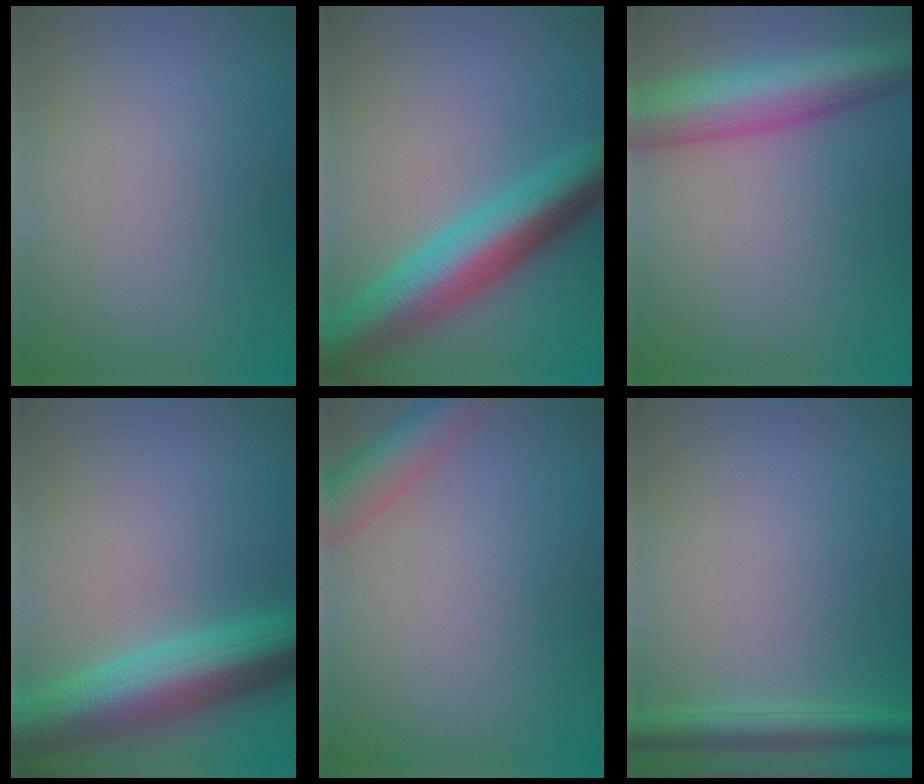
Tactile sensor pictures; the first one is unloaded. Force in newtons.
{"total": 9.0, "press": 9.0, "slide": 0.3}
{"total": 8.1, "press": 8.1, "slide": 0.3}
{"total": 9.0, "press": 9.0, "slide": 0.2}
{"total": 4.3, "press": 4.3, "slide": 0.3}
{"total": 2.8, "press": 2.8, "slide": 0.2}